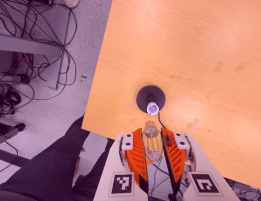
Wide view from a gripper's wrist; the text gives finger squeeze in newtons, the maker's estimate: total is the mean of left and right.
{"total": 15.6, "left": 16.0, "right": 15.2}